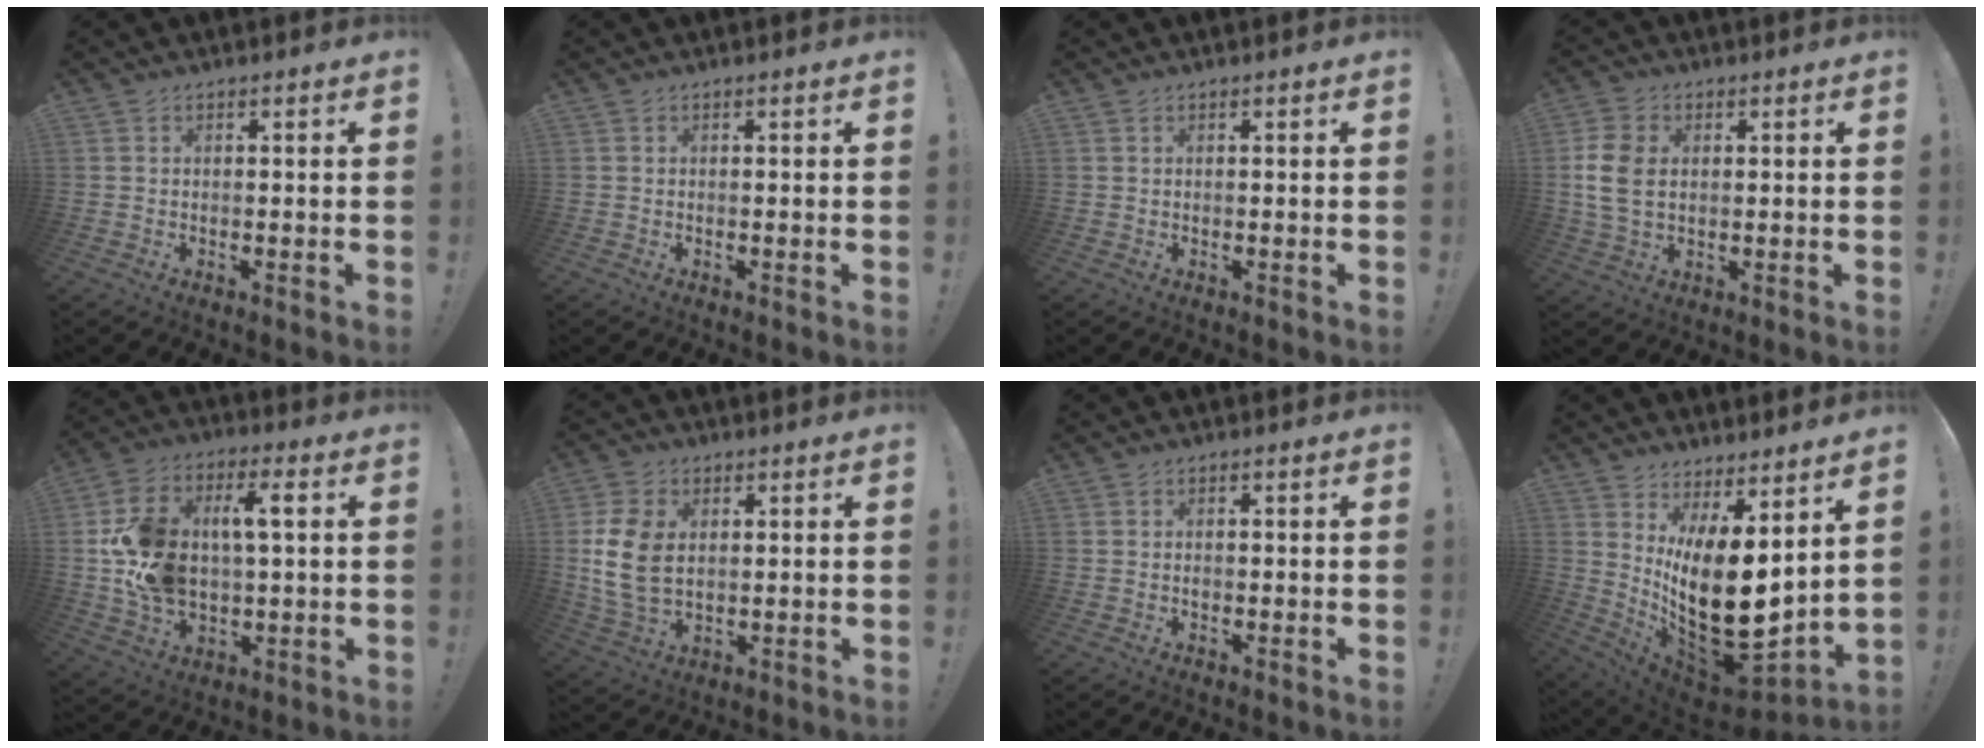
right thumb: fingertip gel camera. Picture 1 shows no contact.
{"total": 0.0}
{"total": 0.0}
{"total": 9.9, "force": [1.1, 7.0, 6.9], "torque": [-0.148, 0.003, 0.022]}
{"total": 16.2, "force": [2.2, 9.9, 12.6], "torque": [-0.228, 0.005, 0.040]}
{"total": 12.8, "force": [1.6, 8.8, 9.1], "torque": [-0.185, -0.005, 0.034]}
{"total": 0.6, "force": [-0.4, 0.4, 0.1], "torque": [-0.008, 0.005, -0.007]}
{"total": 20.2, "force": [-0.5, 8.9, 18.2], "torque": [-0.321, -0.036, 0.006]}